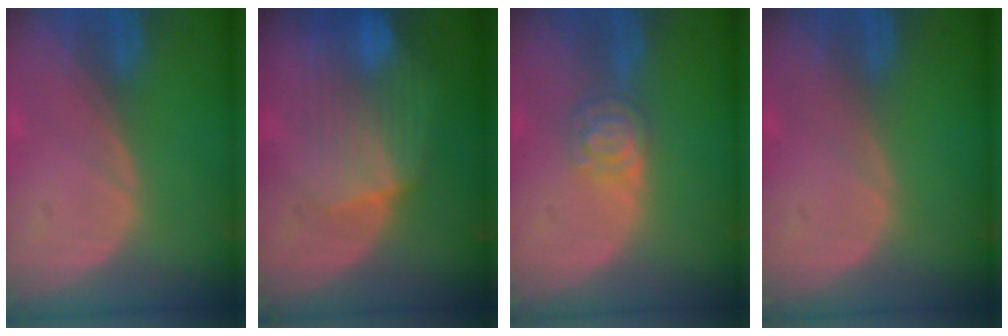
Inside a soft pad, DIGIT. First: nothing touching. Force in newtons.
{"total": 8.4, "press": 8.0, "slide": 2.7}
{"total": 4.7, "press": 4.1, "slide": 2.3}
{"total": 0.0}